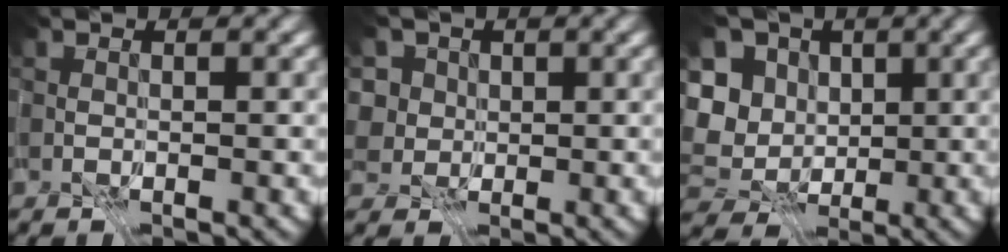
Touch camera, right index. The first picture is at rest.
{"total": 5.8, "force": [2.1, 4.5, 2.9], "torque": [-0.058, 0.011, 0.013]}
{"total": 8.2, "force": [-0.5, 7.1, 4.1], "torque": [-0.097, 0.004, -0.012]}